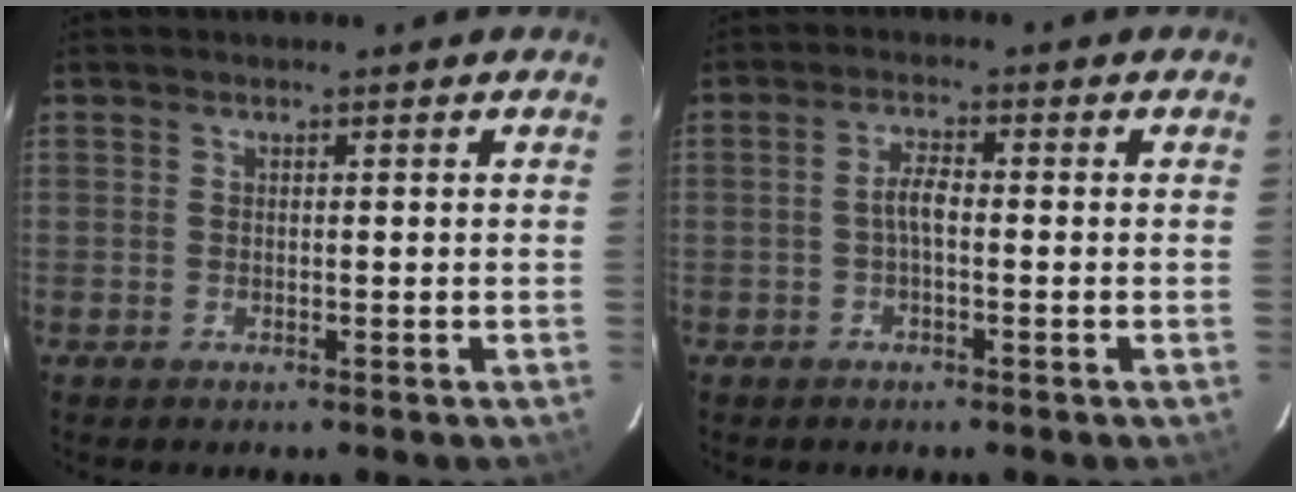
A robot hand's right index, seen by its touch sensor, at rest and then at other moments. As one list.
[{"total": 2.8, "force": [-0.7, 0.8, 2.6], "torque": [-0.054, 0.009, -0.013]}]